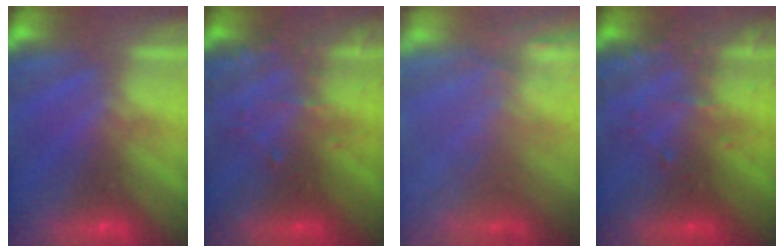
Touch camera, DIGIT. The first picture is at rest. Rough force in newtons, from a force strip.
{"total": 3.4}
{"total": 7.0}
{"total": 3.4}